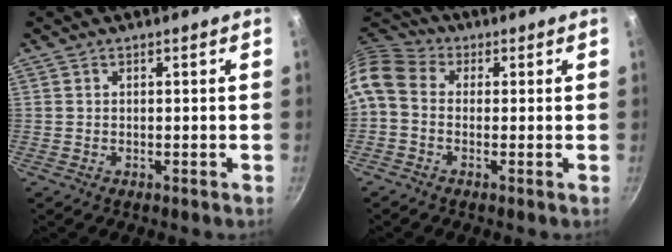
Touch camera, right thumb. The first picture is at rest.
{"total": 9.0, "force": [-0.3, 6.8, 5.9], "torque": [-0.127, 0.035, -0.024]}